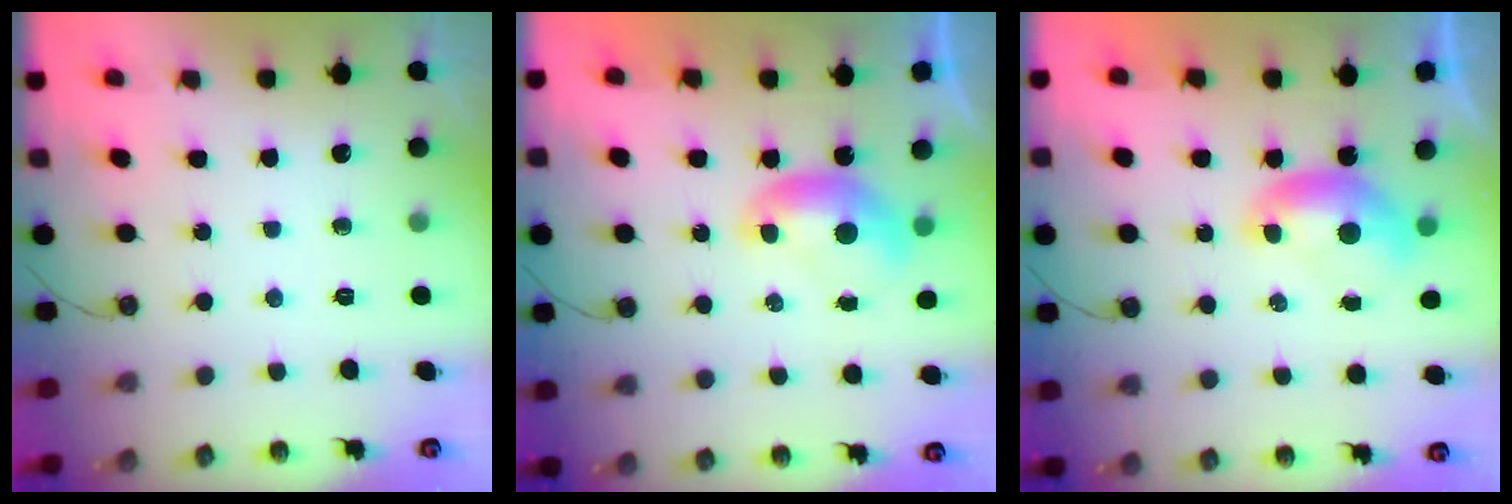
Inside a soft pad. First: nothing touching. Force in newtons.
{"total": 0.0}
{"total": 0.0}